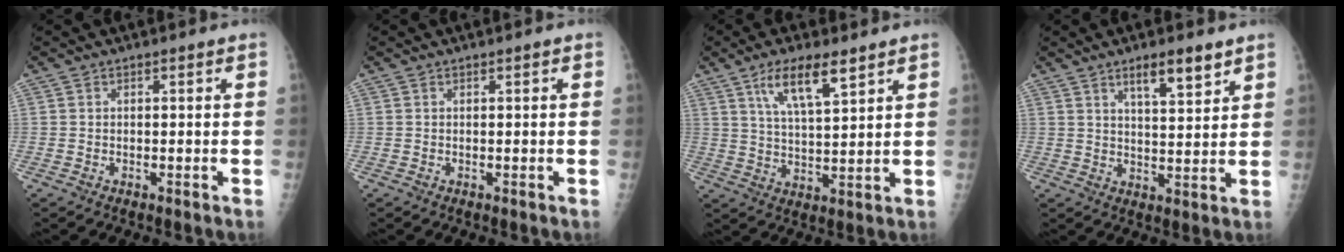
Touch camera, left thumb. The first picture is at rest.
{"total": 0.0}
{"total": 9.3, "force": [5.4, 2.7, 7.0], "torque": [-0.117, -0.026, 0.104]}
{"total": 7.1, "force": [4.6, 1.8, 5.1], "torque": [-0.069, -0.031, 0.075]}